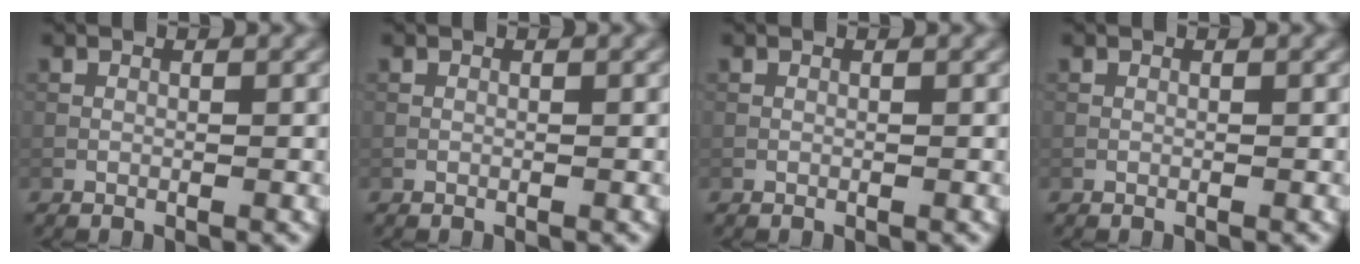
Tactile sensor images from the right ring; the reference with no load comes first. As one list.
[{"total": 0.0}, {"total": 0.0}, {"total": 0.0}]